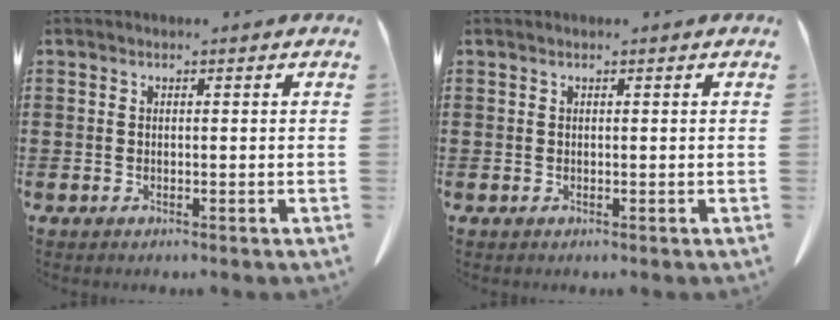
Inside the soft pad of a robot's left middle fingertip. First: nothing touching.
{"total": 0.0}